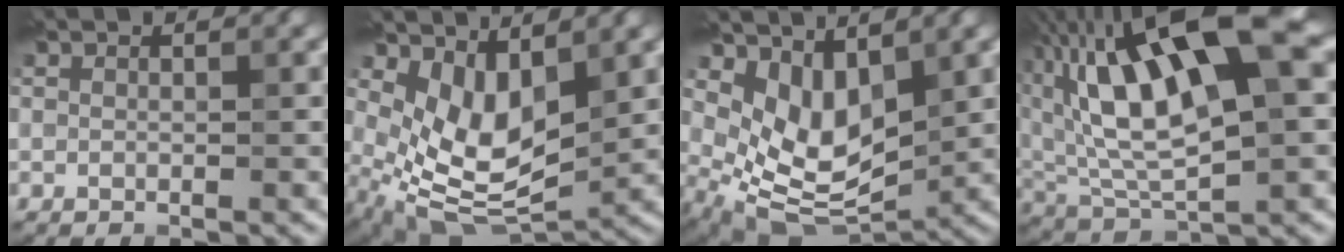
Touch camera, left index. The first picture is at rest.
{"total": 7.3, "force": [1.8, 4.2, 5.7], "torque": [-0.113, -0.023, 0.036]}
{"total": 6.6, "force": [2.3, 3.9, 4.7], "torque": [-0.090, -0.023, 0.047]}
{"total": 14.5, "force": [3.8, 6.1, 12.6], "torque": [-0.234, 0.014, 0.067]}